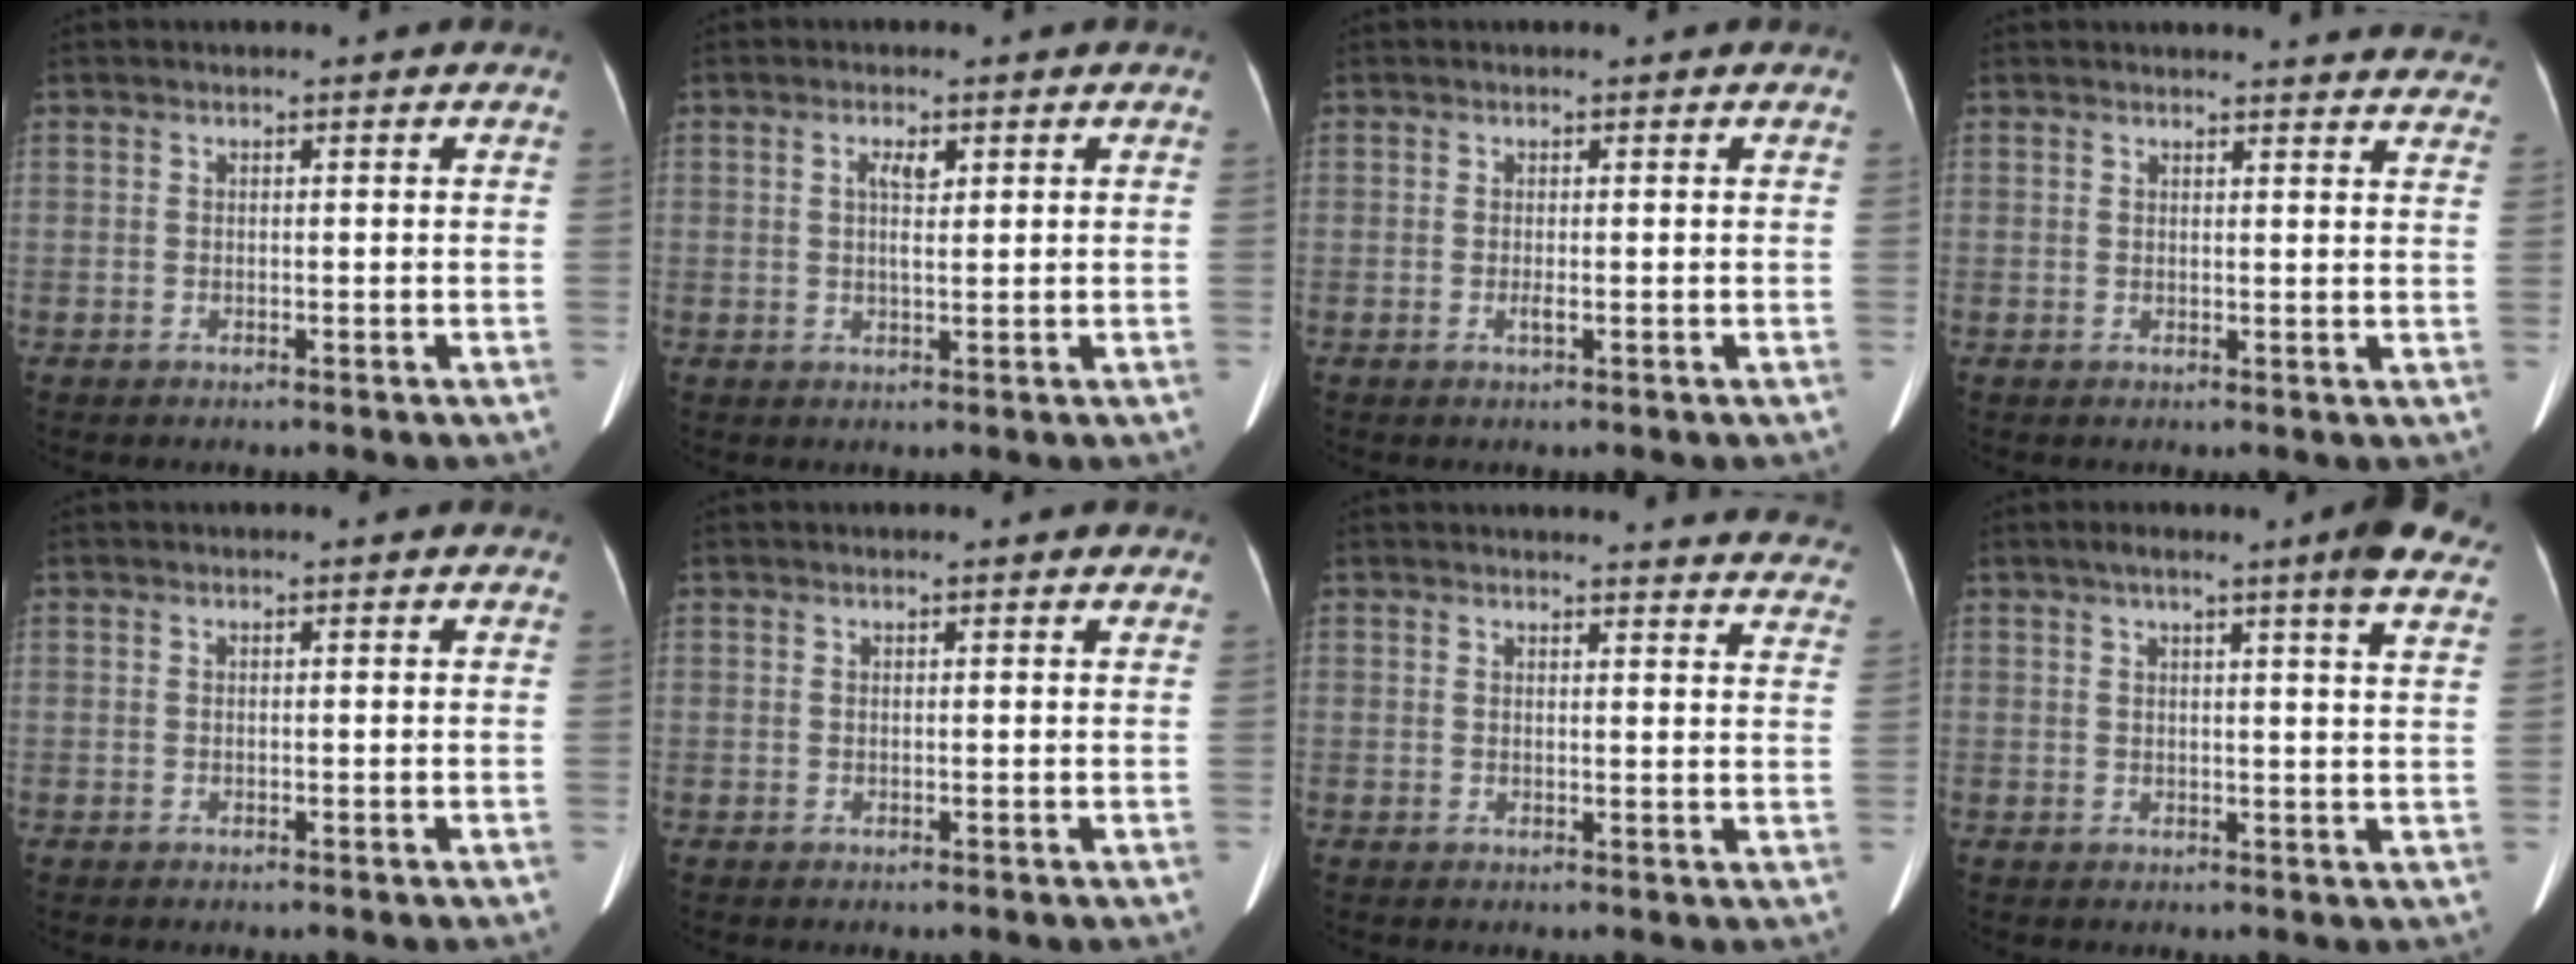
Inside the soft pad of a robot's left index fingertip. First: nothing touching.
{"total": 2.4, "force": [0.9, 0.7, 2.1], "torque": [-0.042, 0.005, 0.015]}
{"total": 0.8, "force": [-0.4, 0.0, 0.7], "torque": [-0.015, -0.006, -0.003]}
{"total": 16.9, "force": [16.4, 2.7, 3.2], "torque": [-0.015, -0.045, 0.163]}
{"total": 0.0}
{"total": 1.5, "force": [1.4, 0.4, 0.5], "torque": [-0.012, 0.007, 0.011]}
{"total": 21.5, "force": [20.9, 3.1, 3.8], "torque": [-0.029, -0.079, 0.214]}
{"total": 10.6, "force": [7.8, 0.1, 7.1], "torque": [-0.084, 0.003, 0.077]}